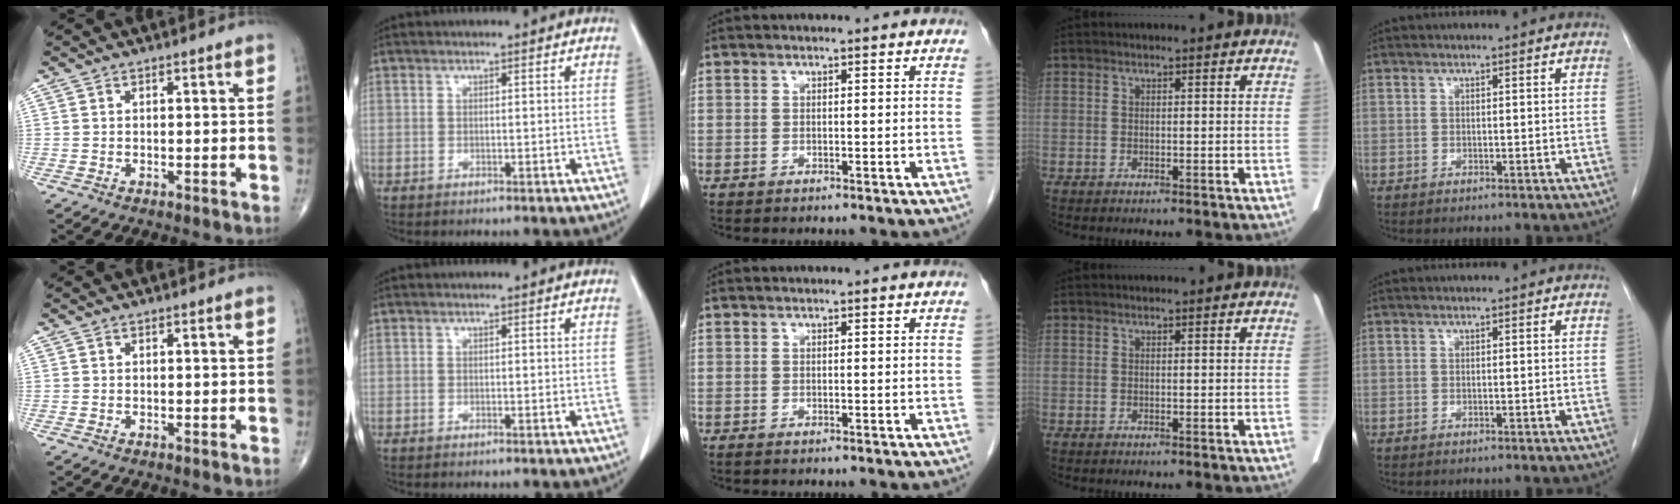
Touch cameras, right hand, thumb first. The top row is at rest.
{}